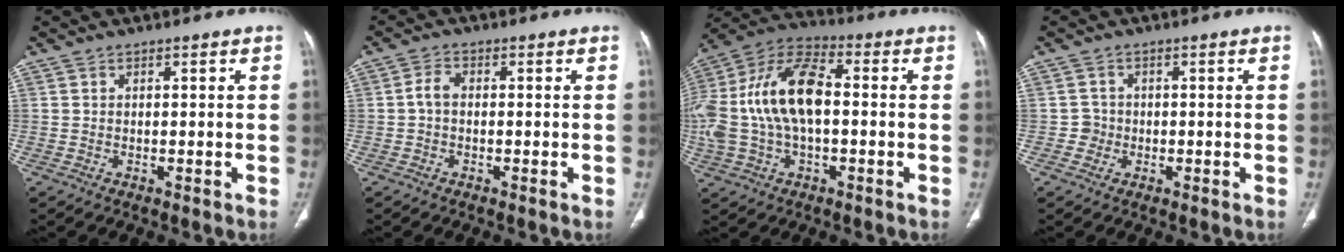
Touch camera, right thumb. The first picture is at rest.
{"total": 2.6, "force": [-0.3, 1.7, 2.0], "torque": [-0.036, 0.009, -0.011]}
{"total": 20.3, "force": [0.1, 11.0, 17.1], "torque": [-0.369, 0.035, -0.002]}
{"total": 2.0, "force": [-0.5, 1.9, 0.0], "torque": [0.014, 0.010, -0.013]}